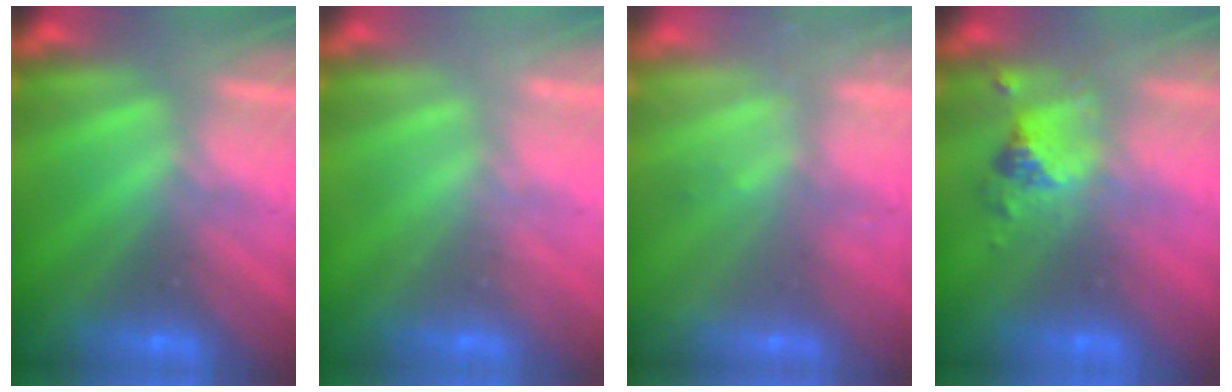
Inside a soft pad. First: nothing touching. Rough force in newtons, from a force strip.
{"total": 2.4}
{"total": 2.3}
{"total": 2.4}